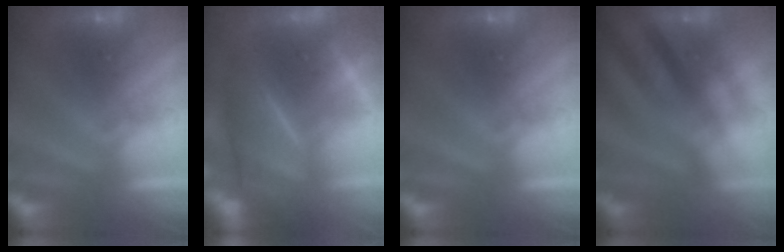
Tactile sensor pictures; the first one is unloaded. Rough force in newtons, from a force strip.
{"total": 7.4}
{"total": 0.0}
{"total": 2.4}